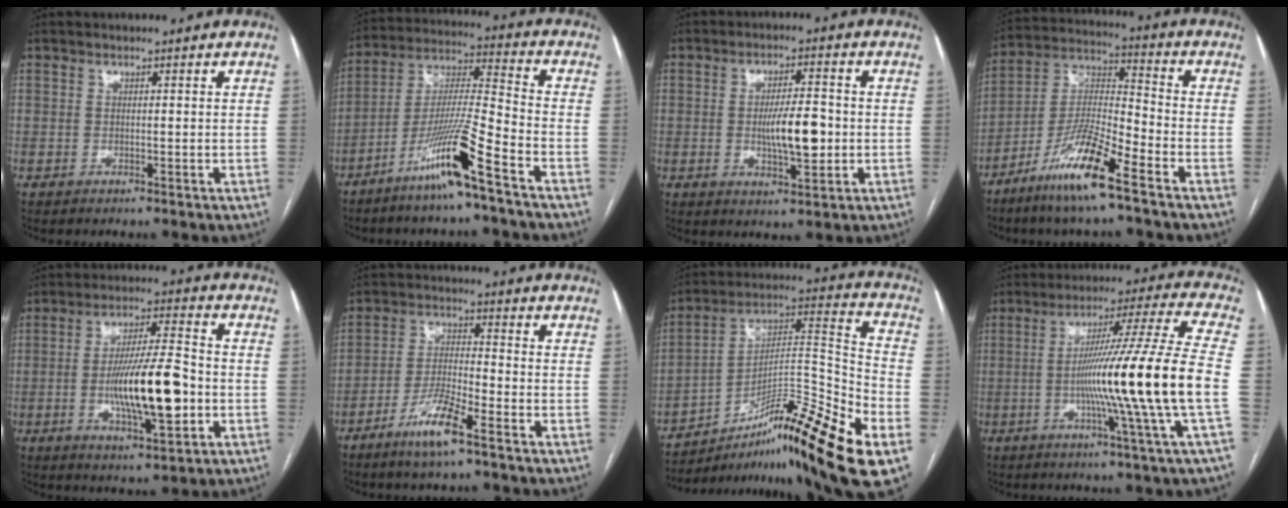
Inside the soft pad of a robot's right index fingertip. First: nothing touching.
{"total": 13.4, "force": [-8.1, -0.8, 10.7], "torque": [-0.211, -0.017, -0.157]}
{"total": 7.7, "force": [-0.8, 2.1, 7.4], "torque": [-0.130, 0.001, -0.012]}
{"total": 13.0, "force": [-8.1, 0.4, 10.1], "torque": [-0.200, -0.023, -0.162]}
{"total": 14.3, "force": [-2.9, 2.5, 13.8], "torque": [-0.247, -0.001, -0.045]}
{"total": 8.3, "force": [-5.3, 0.4, 6.4], "torque": [-0.130, -0.013, -0.103]}
{"total": 24.3, "force": [-13.1, 1.5, 20.4], "torque": [-0.282, 0.010, -0.203]}
{"total": 19.8, "force": [-3.6, -3.0, 19.3], "torque": [-0.309, -0.011, -0.075]}